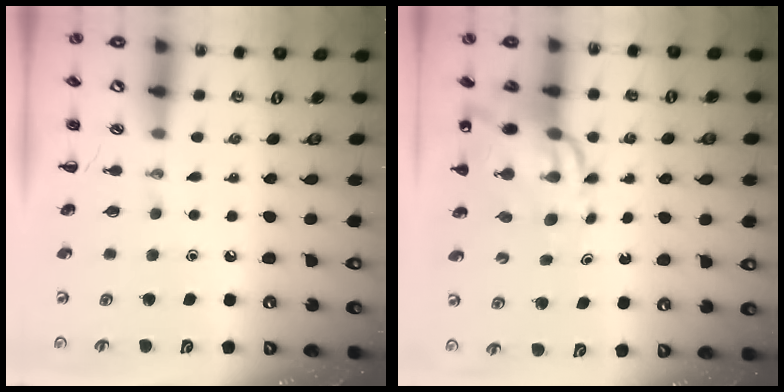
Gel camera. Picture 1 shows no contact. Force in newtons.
{"total": 13.6, "press": 13.0, "slide": 4.0}